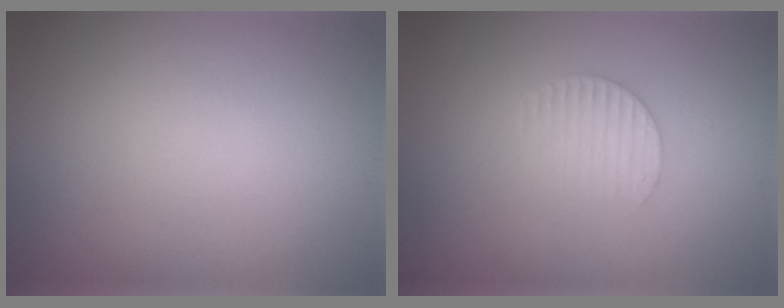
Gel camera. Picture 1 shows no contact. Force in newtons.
{"total": 1.5, "press": 1.5, "slide": 0.4}